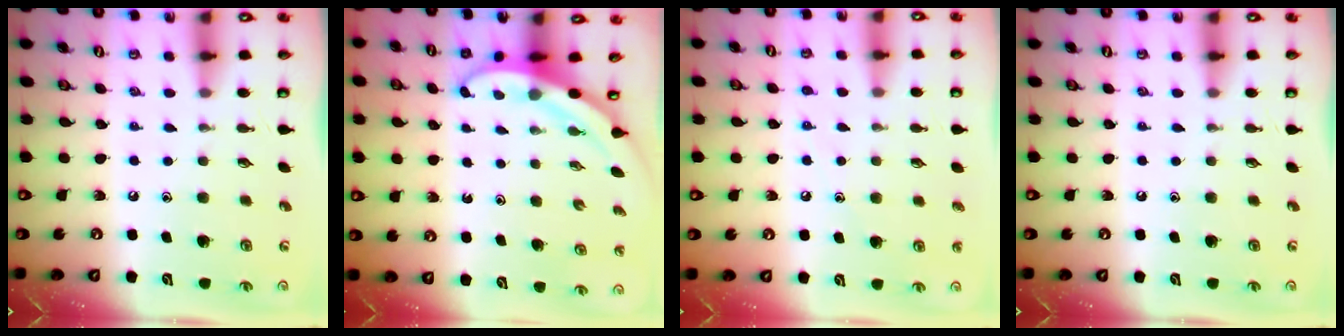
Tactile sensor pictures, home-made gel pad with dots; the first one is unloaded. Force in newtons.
{"total": 3.3, "press": 3.3, "slide": 0.1}
{"total": 5.4, "press": 5.4, "slide": 0.6}
{"total": 0.0}